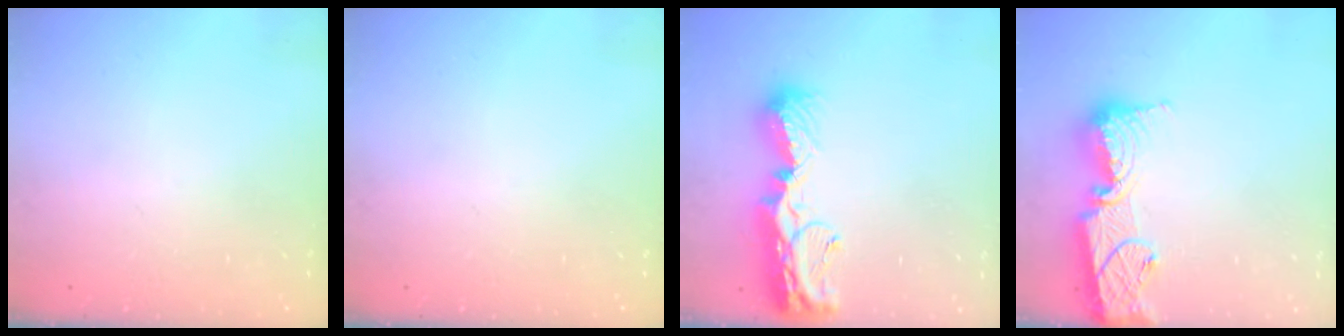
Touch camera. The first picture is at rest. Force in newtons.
{"total": 0.0}
{"total": 15.0, "press": 15.0, "slide": 1.2}
{"total": 16.0, "press": 15.9, "slide": 1.4}